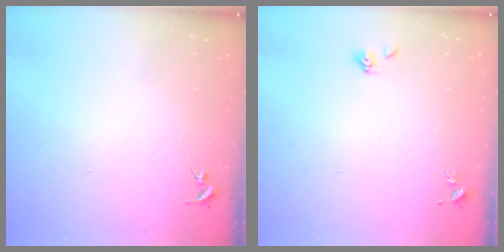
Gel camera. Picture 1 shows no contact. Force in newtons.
{"total": 5.3, "press": 5.2, "slide": 1.1}